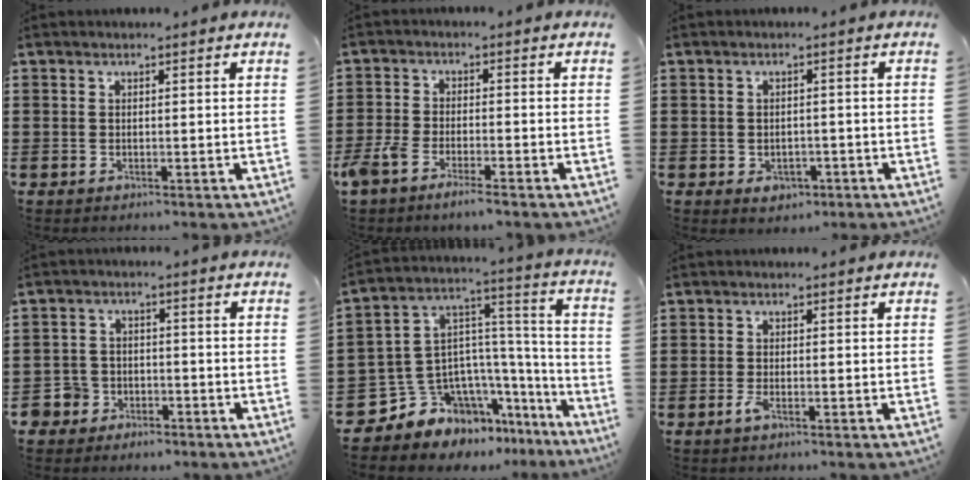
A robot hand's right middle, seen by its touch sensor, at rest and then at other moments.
{"total": 4.1, "force": [-3.3, 0.7, 2.3], "torque": [-0.066, -0.009, -0.070]}
{"total": 1.8, "force": [-0.9, 1.3, 0.9], "torque": [-0.022, 0.001, -0.020]}
{"total": 4.1, "force": [-3.2, 2.5, 0.1], "torque": [-0.026, 0.000, -0.074]}
{"total": 8.6, "force": [-6.2, 5.9, 0.9], "torque": [-0.062, -0.017, -0.120]}
{"total": 1.6, "force": [-0.9, 0.3, 1.3], "torque": [-0.032, -0.004, -0.018]}